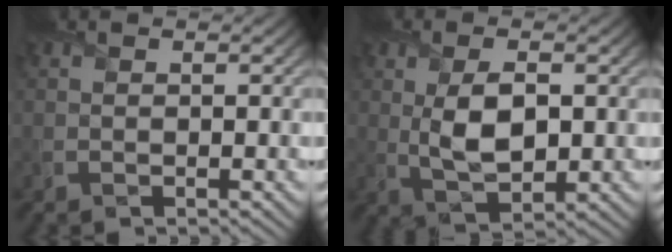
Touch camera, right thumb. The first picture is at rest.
{"total": 6.2, "force": [0.4, 3.2, 5.3], "torque": [-0.113, -0.006, 0.012]}